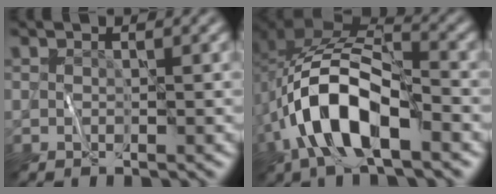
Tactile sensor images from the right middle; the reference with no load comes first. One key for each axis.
{"total": 10.6, "fx": -3.4, "fy": 4.9, "fz": 8.8, "tx": -0.183, "ty": 0.010, "tz": -0.068}